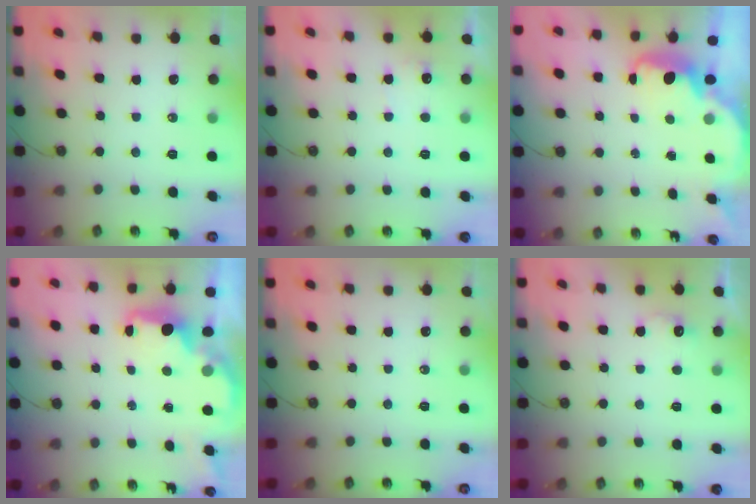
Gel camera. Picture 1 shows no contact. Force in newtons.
{"total": 5.8, "press": 5.7, "slide": 1.2}
{"total": 2.5, "press": 2.4, "slide": 0.6}
{"total": 2.1, "press": 2.0, "slide": 0.8}
{"total": 0.0}
{"total": 4.8, "press": 4.7, "slide": 1.2}